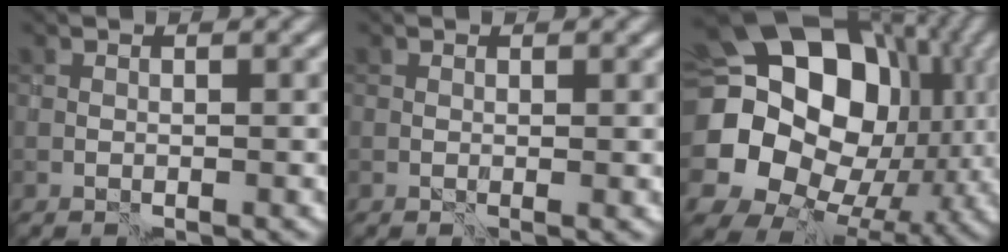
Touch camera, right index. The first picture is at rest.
{"total": 0.5, "force": [0.2, -0.1, 0.5], "torque": [-0.007, 0.000, 0.003]}
{"total": 19.4, "force": [2.9, 16.3, 10.1], "torque": [-0.197, -0.003, 0.054]}